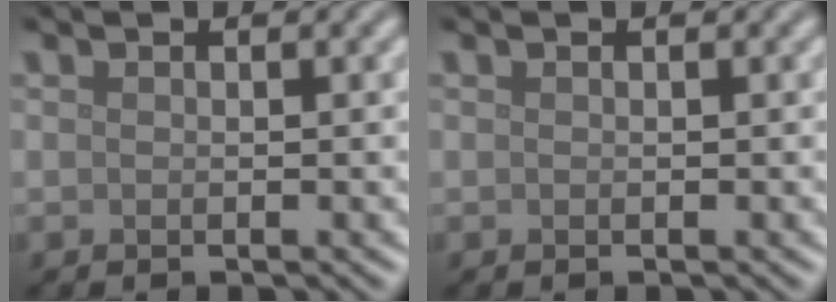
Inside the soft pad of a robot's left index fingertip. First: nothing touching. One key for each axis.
{"total": 0.0}